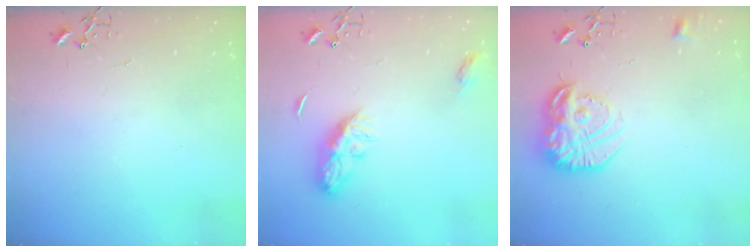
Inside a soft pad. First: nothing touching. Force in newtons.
{"total": 8.8, "press": 8.8, "slide": 0.0}
{"total": 18.4, "press": 18.3, "slide": 1.7}